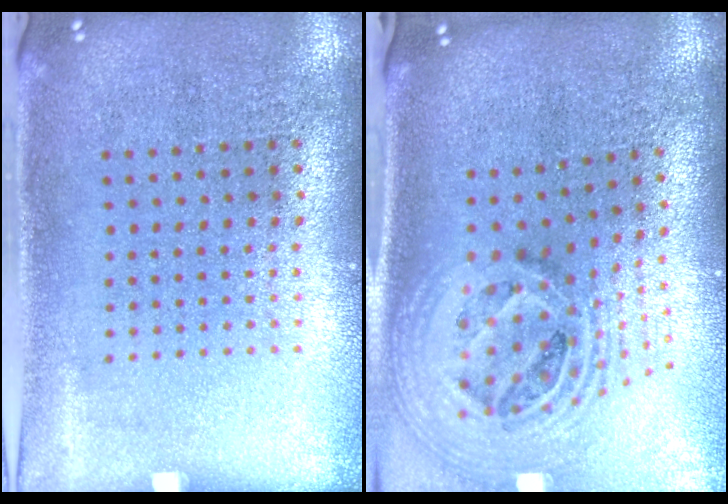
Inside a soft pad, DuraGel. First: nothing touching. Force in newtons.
{"total": 2.5, "press": 1.8, "slide": 1.7}